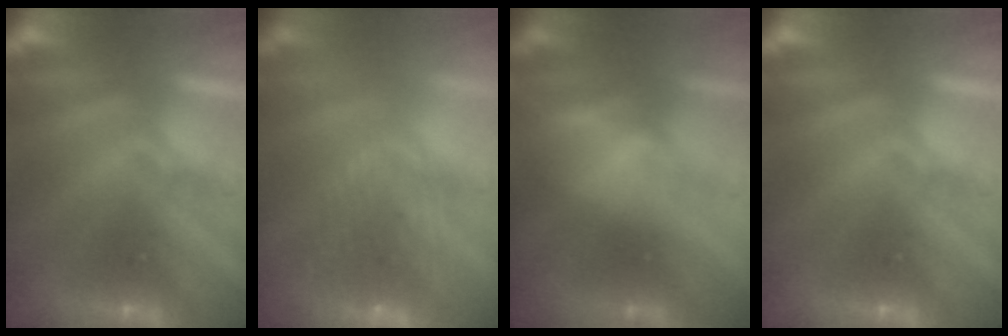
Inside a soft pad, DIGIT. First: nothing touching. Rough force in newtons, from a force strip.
{"total": 9.0}
{"total": 2.9}
{"total": 0.0}